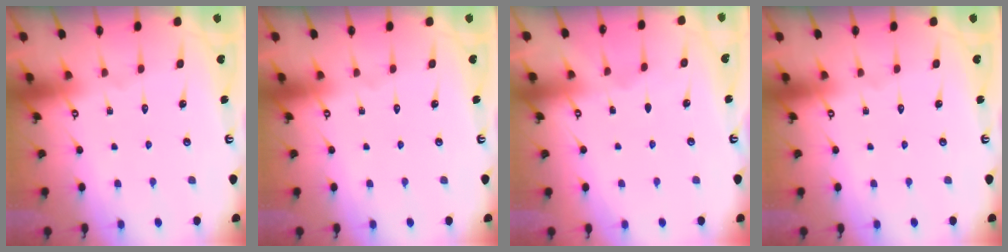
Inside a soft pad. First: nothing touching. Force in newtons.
{"total": 0.0}
{"total": 2.0, "press": 2.0, "slide": 0.3}
{"total": 0.0}